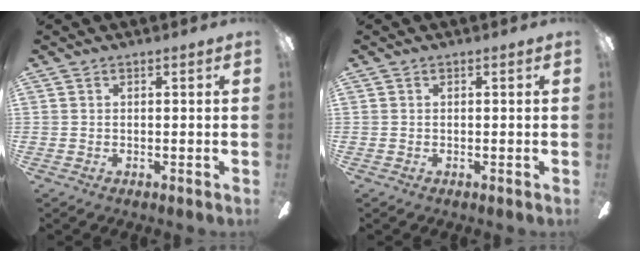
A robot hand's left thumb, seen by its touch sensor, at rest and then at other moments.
{"total": 0.0}